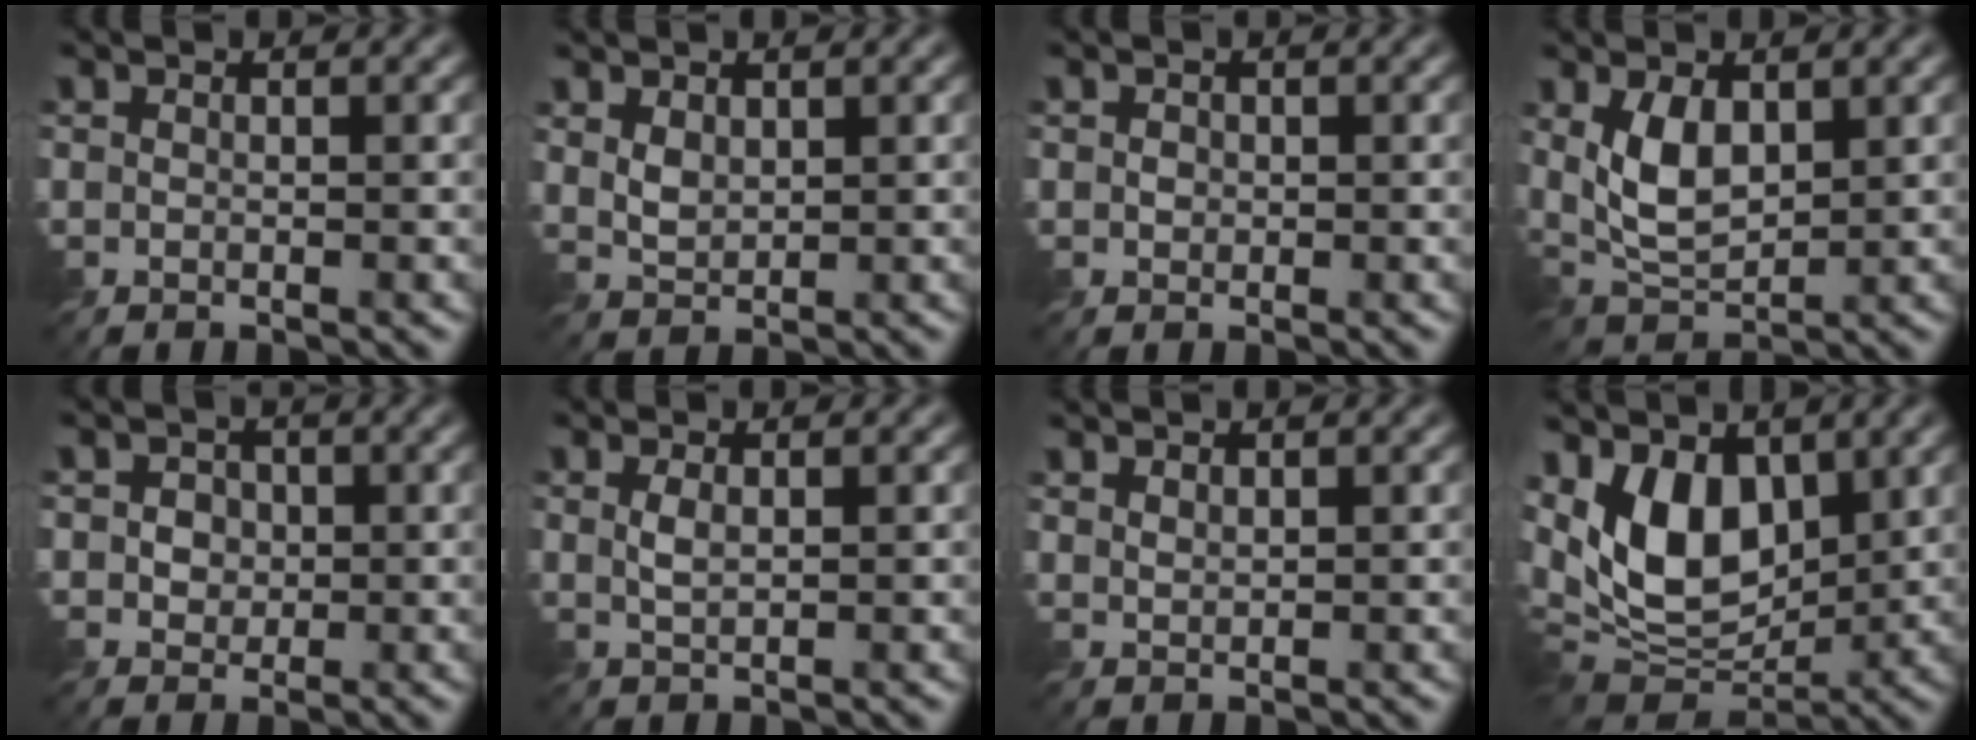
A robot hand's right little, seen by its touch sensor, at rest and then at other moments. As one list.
[{"total": 1.8, "force": [0.8, 1.1, 1.1], "torque": [-0.030, -0.003, 0.019]}, {"total": 0.8, "force": [0.0, 0.8, 0.3], "torque": [-0.007, -0.001, 0.001]}, {"total": 4.5, "force": [1.0, 2.3, 3.7], "torque": [-0.084, -0.005, 0.024]}, {"total": 2.7, "force": [0.4, 2.4, 1.3], "torque": [-0.021, 0.005, 0.000]}, {"total": 1.2, "force": [0.3, 0.4, 1.1], "torque": [-0.030, -0.002, 0.007]}, {"total": 1.1, "force": [0.9, 0.3, 0.4], "torque": [-0.015, 0.000, 0.021]}, {"total": 8.5, "force": [2.1, 5.0, 6.5], "torque": [-0.130, -0.012, 0.028]}]